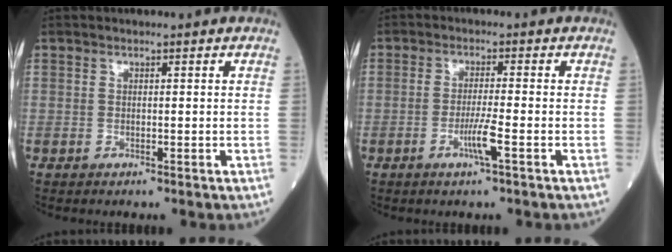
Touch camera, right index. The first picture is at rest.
{"total": 3.8, "force": [-1.5, -0.3, 3.4], "torque": [-0.068, -0.006, -0.031]}